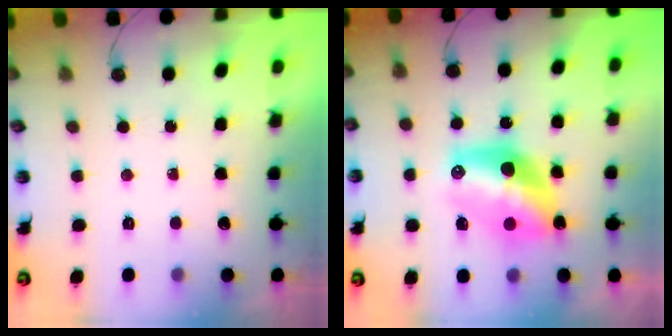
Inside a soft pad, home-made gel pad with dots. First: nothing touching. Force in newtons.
{"total": 14.2, "press": 14.2, "slide": 1.0}